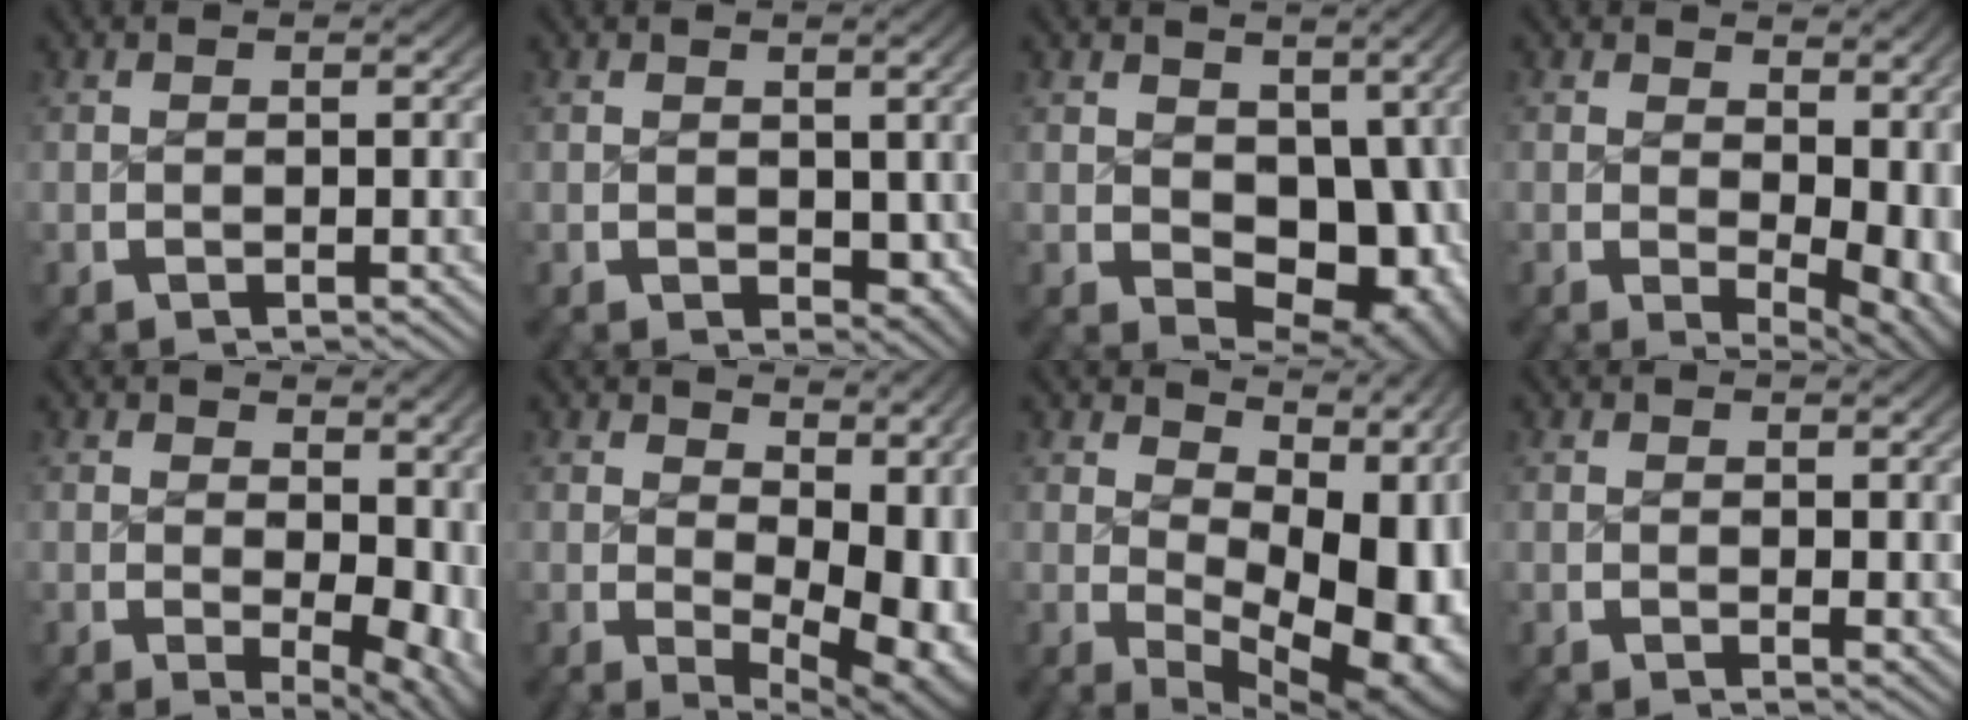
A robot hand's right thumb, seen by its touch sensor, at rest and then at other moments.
{"total": 1.9, "force": [0.4, 1.4, 1.2], "torque": [-0.010, -0.012, 0.017]}
{"total": 9.3, "force": [-0.1, 6.5, 6.6], "torque": [-0.110, -0.055, 0.027]}
{"total": 6.0, "force": [0.6, 3.6, 4.7], "torque": [-0.061, -0.028, 0.022]}
{"total": 5.5, "force": [0.6, 3.4, 4.3], "torque": [-0.057, -0.025, 0.018]}
{"total": 8.3, "force": [0.4, 4.9, 6.6], "torque": [-0.093, -0.039, 0.029]}
{"total": 13.2, "force": [0.6, 7.6, 10.7], "torque": [-0.150, -0.033, 0.029]}
{"total": 1.0, "force": [0.6, 0.5, 0.7], "torque": [-0.001, -0.005, 0.010]}